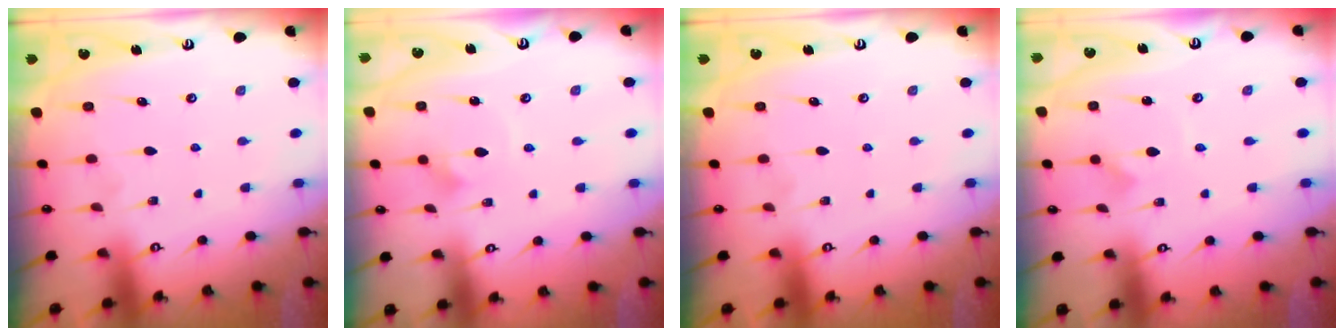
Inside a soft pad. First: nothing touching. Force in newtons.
{"total": 1.7, "press": 1.6, "slide": 0.1}
{"total": 0.0}
{"total": 0.0}